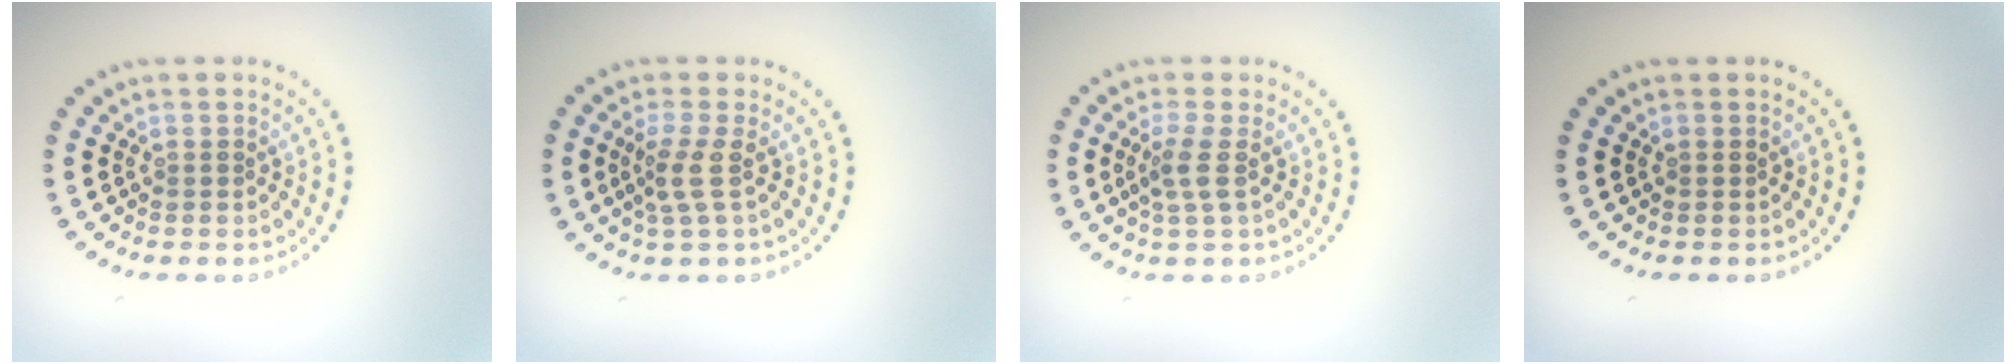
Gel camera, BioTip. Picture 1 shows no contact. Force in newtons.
{"total": 2.2, "press": 1.6, "slide": 1.5}
{"total": 2.0, "press": 1.6, "slide": 1.3}
{"total": 0.0}